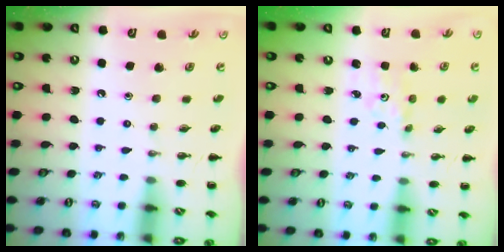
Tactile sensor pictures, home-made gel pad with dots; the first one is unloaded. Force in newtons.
{"total": 1.9, "press": 1.9, "slide": 0.5}